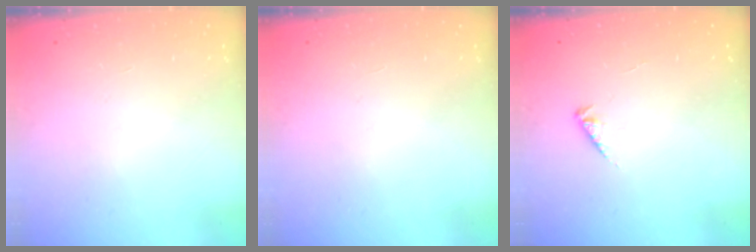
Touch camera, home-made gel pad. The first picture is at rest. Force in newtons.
{"total": 0.0}
{"total": 2.5, "press": 2.5, "slide": 0.5}